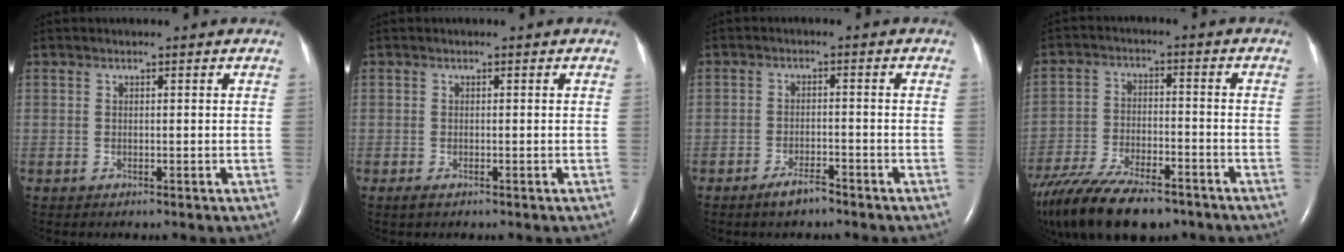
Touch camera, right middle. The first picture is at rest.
{"total": 0.8, "force": [-0.5, 0.2, 0.6], "torque": [-0.016, -0.003, -0.008]}
{"total": 3.2, "force": [-2.6, 0.8, 1.7], "torque": [-0.038, -0.002, -0.045]}
{"total": 20.0, "force": [-15.1, 6.6, 11.3], "torque": [-0.240, -0.032, -0.245]}